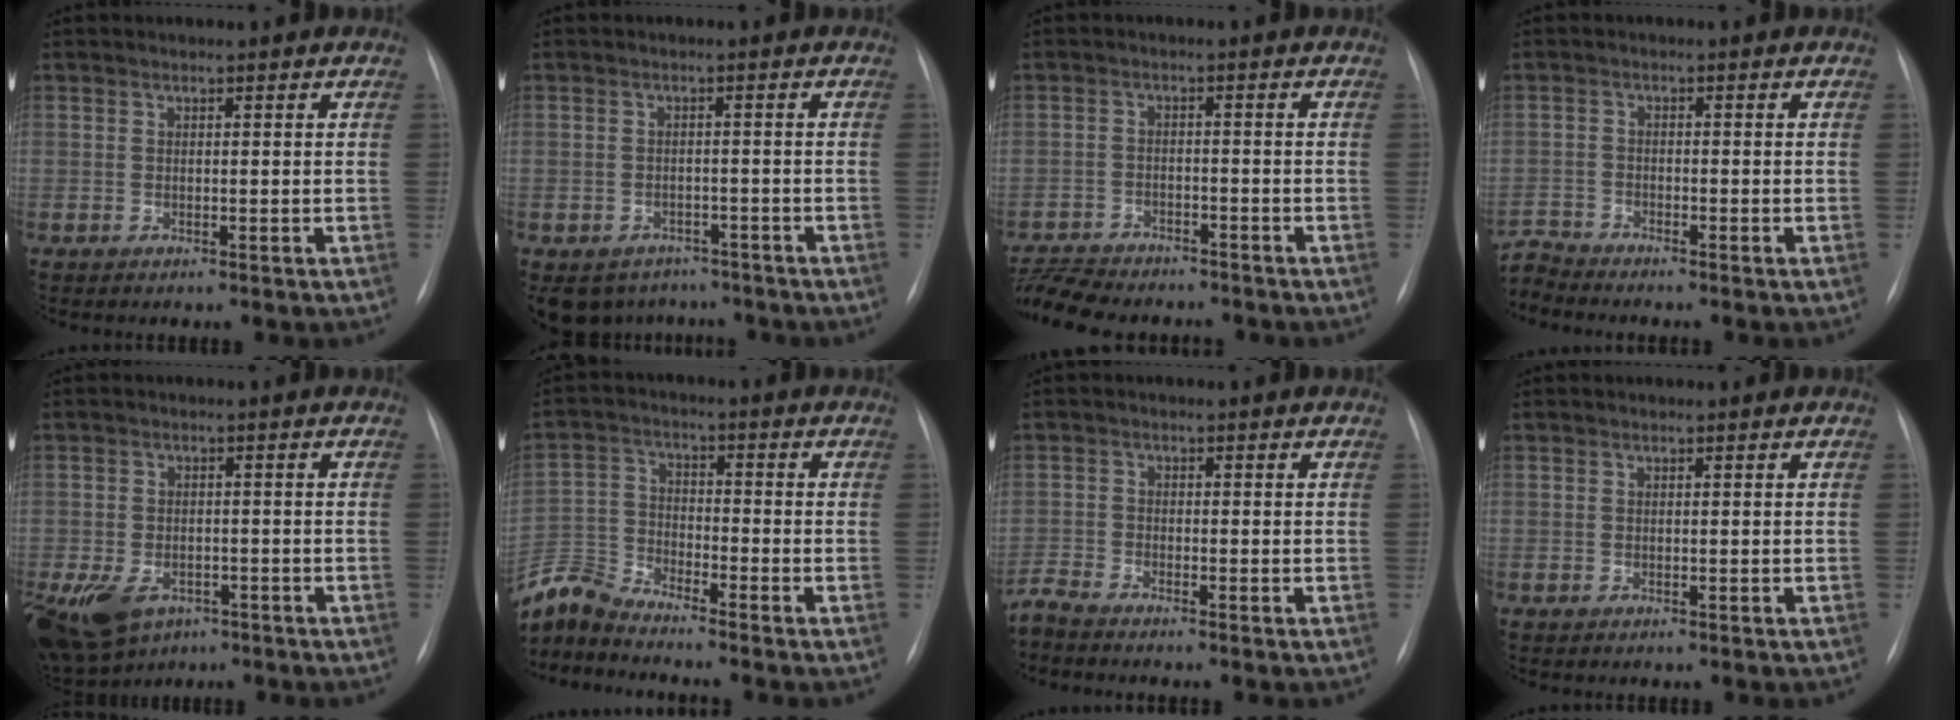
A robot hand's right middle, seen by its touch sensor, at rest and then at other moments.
{"total": 8.3, "force": [-6.6, 4.9, 1.0], "torque": [-0.015, 0.011, -0.079]}
{"total": 11.2, "force": [-10.1, 3.2, 3.7], "torque": [-0.078, -0.001, -0.154]}
{"total": 3.7, "force": [-3.6, -0.7, -0.6], "torque": [0.010, -0.009, -0.068]}
{"total": 15.7, "force": [-7.8, 11.1, 7.8], "torque": [-0.214, -0.011, -0.109]}
{"total": 7.9, "force": [-7.8, -0.2, 1.1], "torque": [-0.033, -0.001, -0.156]}
{"total": 2.7, "force": [-2.6, -0.6, 0.3], "torque": [-0.009, -0.010, -0.053]}
{"total": 0.0}